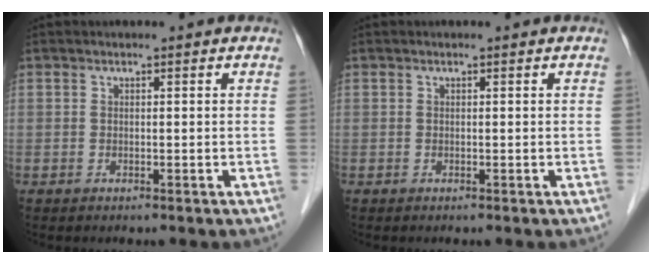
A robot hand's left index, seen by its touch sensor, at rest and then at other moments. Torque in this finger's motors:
{"motor_torque": [0.00, 0.00, 0.00, 0.00]}